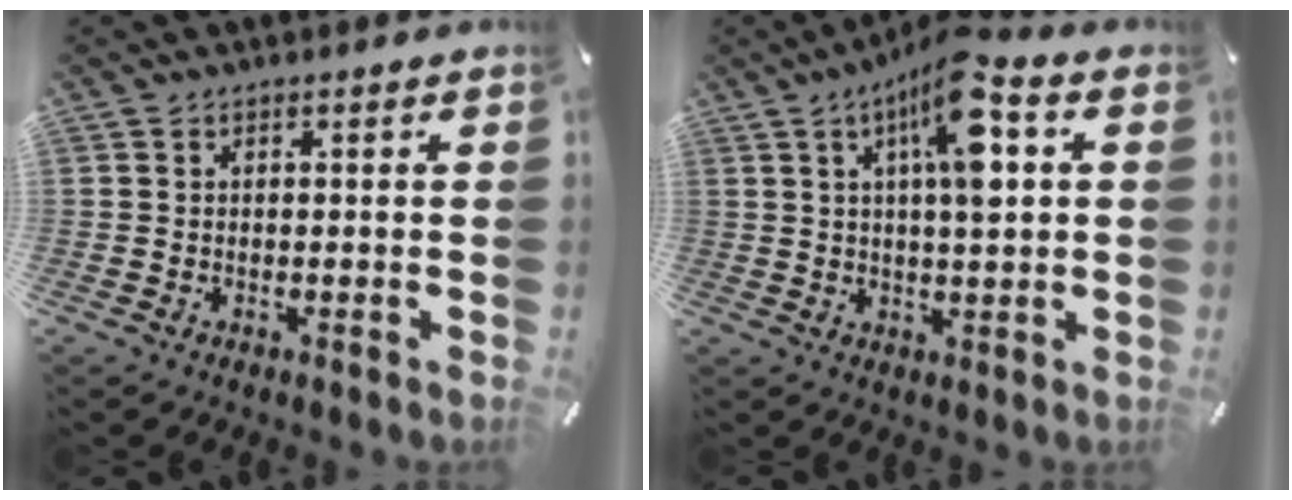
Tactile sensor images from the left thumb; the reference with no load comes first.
{"total": 11.0, "force": [3.9, 2.9, 9.8], "torque": [-0.166, -0.004, 0.062]}